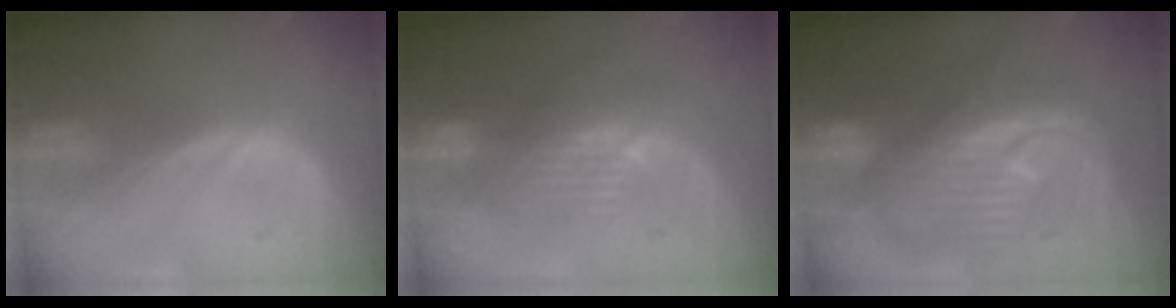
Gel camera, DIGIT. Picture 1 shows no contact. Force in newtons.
{"total": 8.0, "press": 7.1, "slide": 3.7}
{"total": 12.0, "press": 11.9, "slide": 1.4}